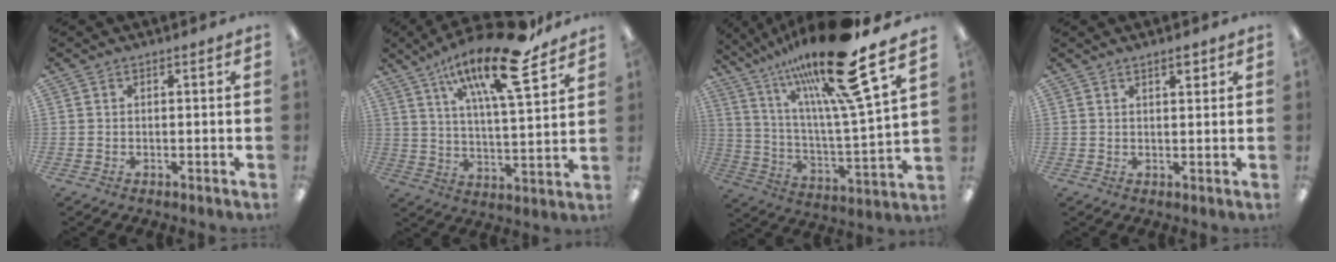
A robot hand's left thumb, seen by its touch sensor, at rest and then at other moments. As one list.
[{"total": 20.0, "force": [12.7, 5.4, 14.5], "torque": [-0.235, -0.070, 0.201]}, {"total": 24.5, "force": [18.3, 2.9, 16.0], "torque": [-0.284, -0.105, 0.288]}, {"total": 2.4, "force": [1.8, 0.6, 1.5], "torque": [-0.015, -0.006, 0.029]}]